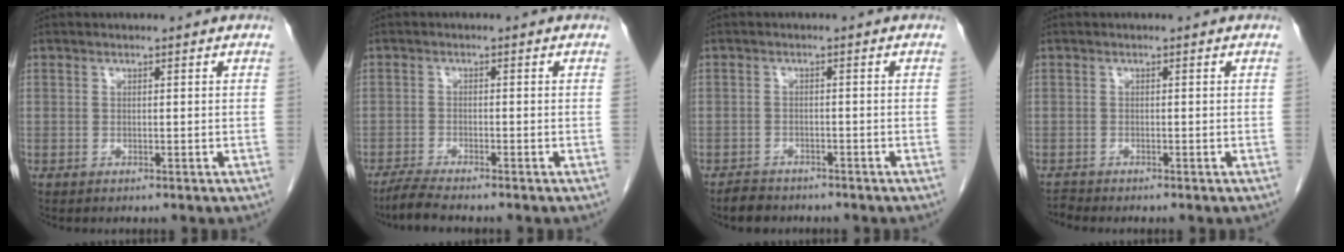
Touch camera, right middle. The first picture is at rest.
{"total": 3.5, "force": [-3.1, -0.4, 1.6], "torque": [-0.042, -0.015, -0.061]}
{"total": 3.0, "force": [-2.7, 1.3, 0.6], "torque": [-0.021, -0.003, -0.043]}
{"total": 0.9, "force": [-0.8, -0.3, -0.3], "torque": [0.001, -0.008, -0.017]}